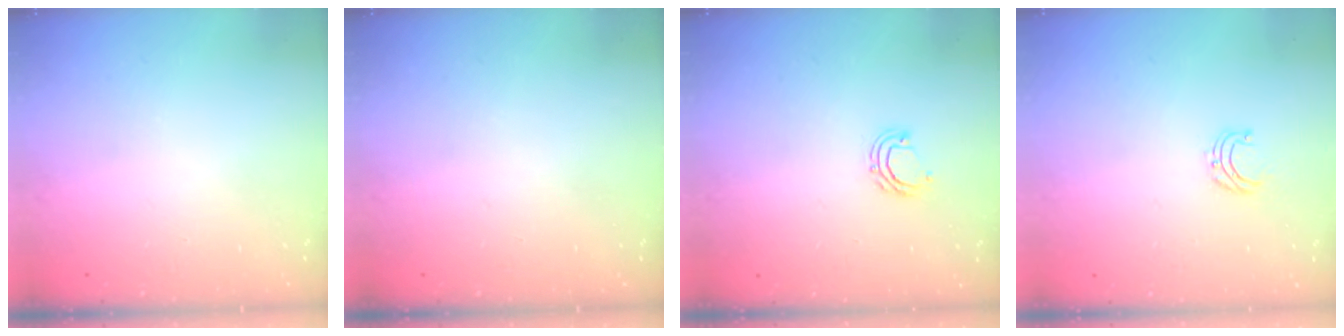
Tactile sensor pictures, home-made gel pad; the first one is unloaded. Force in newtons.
{"total": 0.0}
{"total": 5.2, "press": 5.0, "slide": 1.2}
{"total": 4.2, "press": 4.2, "slide": 0.4}